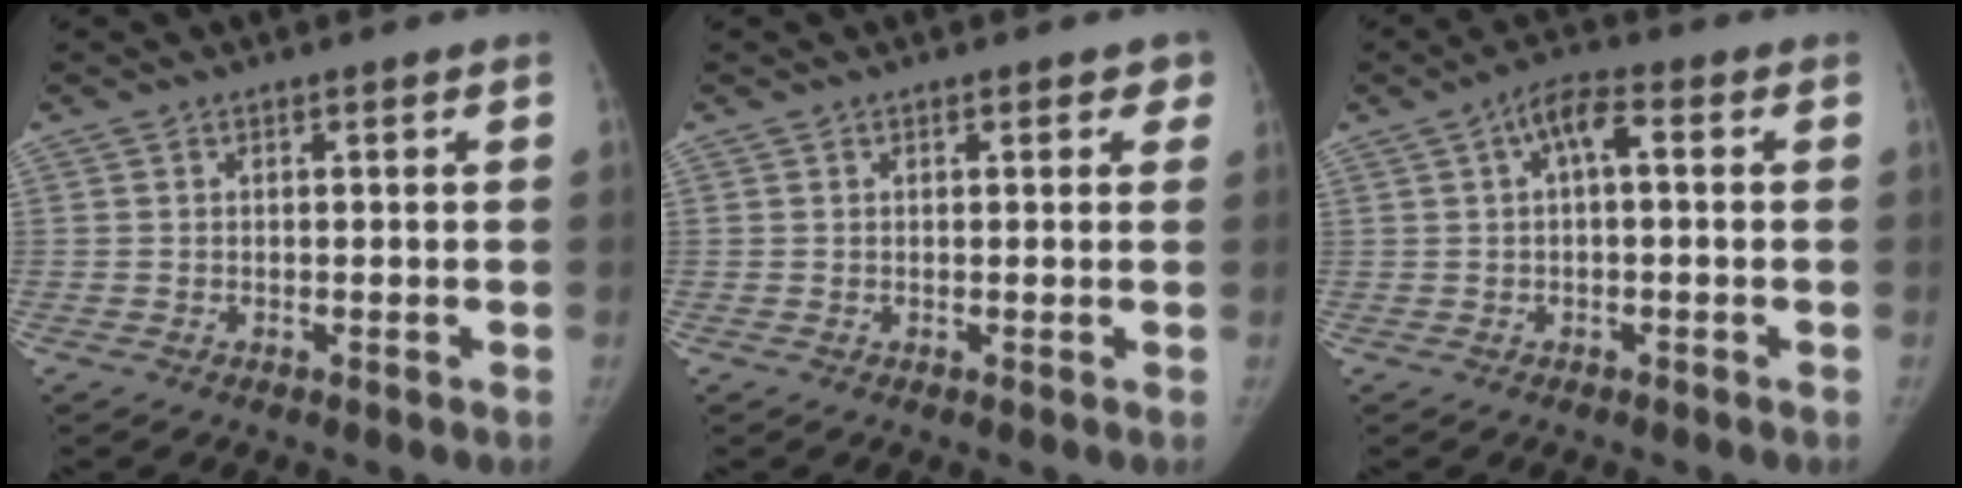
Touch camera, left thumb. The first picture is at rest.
{"total": 1.7, "force": [1.1, 1.0, 0.9], "torque": [0.015, -0.001, 0.007]}
{"total": 5.0, "force": [0.9, 2.0, 4.4], "torque": [-0.075, 0.019, 0.009]}